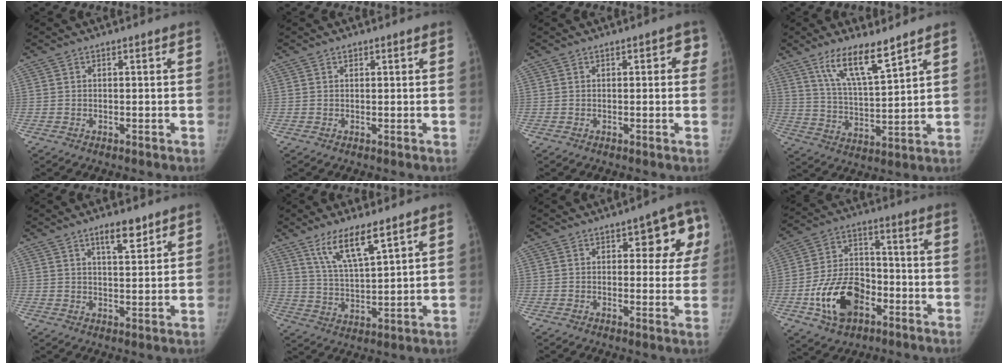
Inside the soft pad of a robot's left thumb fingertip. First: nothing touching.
{"total": 0.8, "force": [0.5, 0.5, 0.3], "torque": [0.002, -0.002, 0.006]}
{"total": 2.3, "force": [0.7, 1.3, 1.8], "torque": [0.003, 0.004, 0.000]}
{"total": 10.7, "force": [7.4, 2.3, 7.4], "torque": [-0.126, -0.049, 0.146]}
{"total": 5.3, "force": [3.6, 1.8, 3.5], "torque": [-0.041, -0.025, 0.058]}
{"total": 9.5, "force": [6.2, 2.1, 6.9], "torque": [-0.121, -0.036, 0.124]}
{"total": 9.7, "force": [3.5, 4.6, 7.8], "torque": [-0.042, -0.003, 0.033]}
{"total": 14.7, "force": [-6.0, 9.5, 9.5], "torque": [-0.150, 0.032, -0.102]}